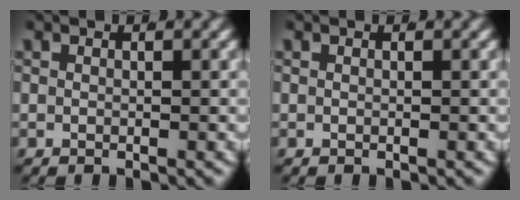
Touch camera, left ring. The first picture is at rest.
{"total": 0.0}